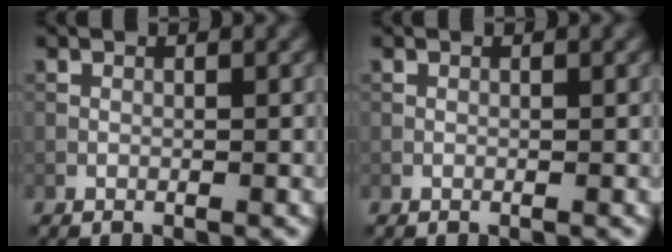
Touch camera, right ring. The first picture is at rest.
{"total": 0.0}